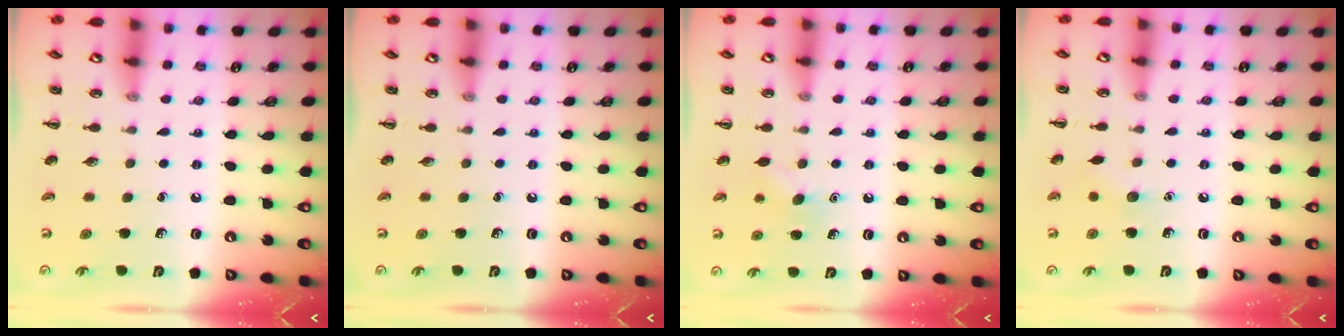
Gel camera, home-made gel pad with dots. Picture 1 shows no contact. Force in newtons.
{"total": 0.0}
{"total": 6.2, "press": 6.0, "slide": 1.5}
{"total": 5.0, "press": 4.8, "slide": 1.4}